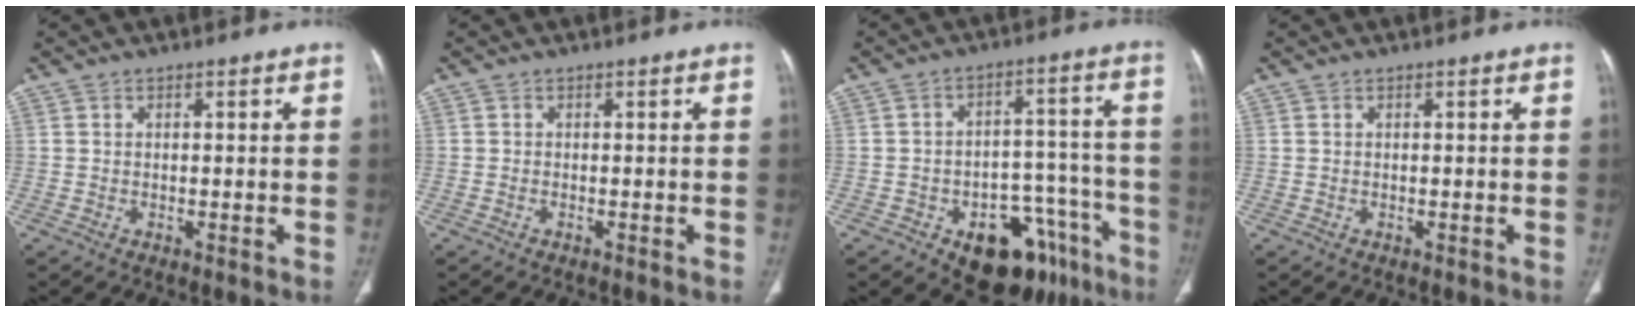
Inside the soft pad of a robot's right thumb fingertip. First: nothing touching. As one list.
[{"total": 0.0}, {"total": 17.5, "force": [-9.8, 10.2, 10.3], "torque": [-0.076, 0.081, -0.128]}, {"total": 0.0}]